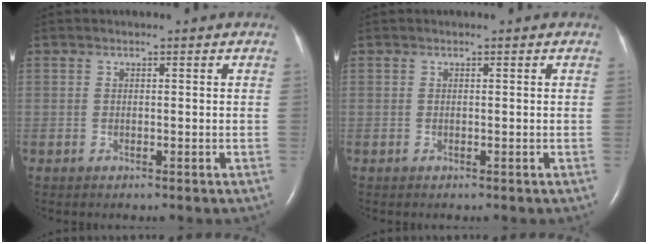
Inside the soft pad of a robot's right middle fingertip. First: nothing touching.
{"total": 0.0}